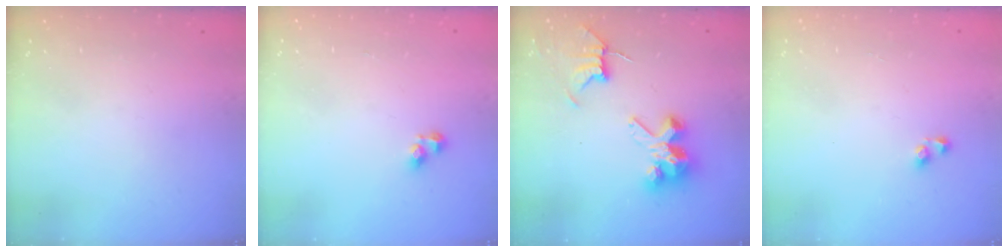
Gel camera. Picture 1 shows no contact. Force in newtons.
{"total": 2.8, "press": 2.8, "slide": 0.3}
{"total": 8.7, "press": 8.6, "slide": 0.7}
{"total": 3.1, "press": 3.1, "slide": 0.2}